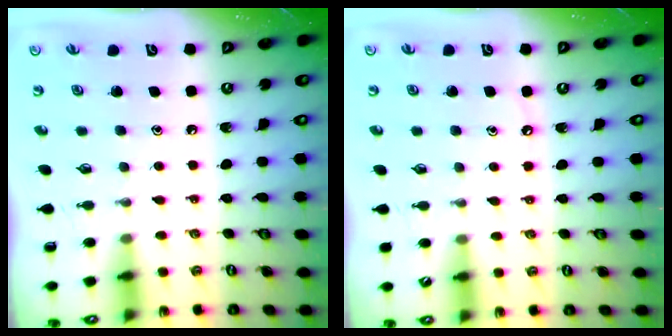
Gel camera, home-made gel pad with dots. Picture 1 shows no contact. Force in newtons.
{"total": 2.6, "press": 2.6, "slide": 0.4}